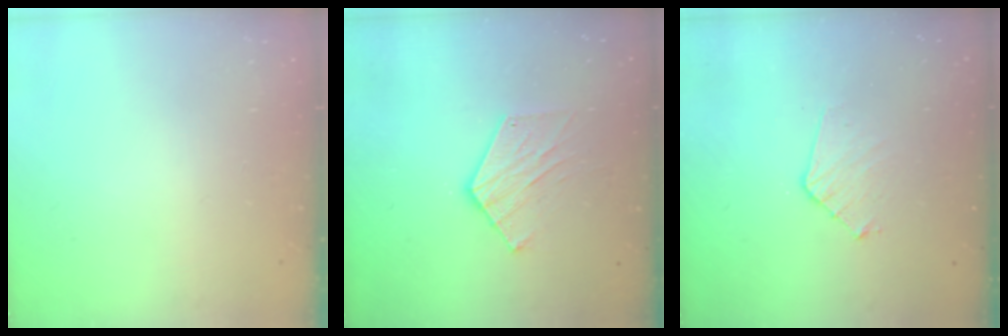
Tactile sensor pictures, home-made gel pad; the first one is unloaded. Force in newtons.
{"total": 9.6, "press": 9.6, "slide": 0.3}
{"total": 7.4, "press": 7.4, "slide": 0.7}